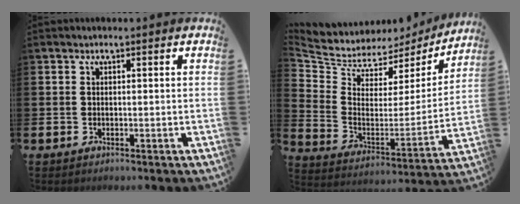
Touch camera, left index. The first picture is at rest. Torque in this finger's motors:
{"motor_torque": [0.18, -1.48, -0.03, 0.01]}